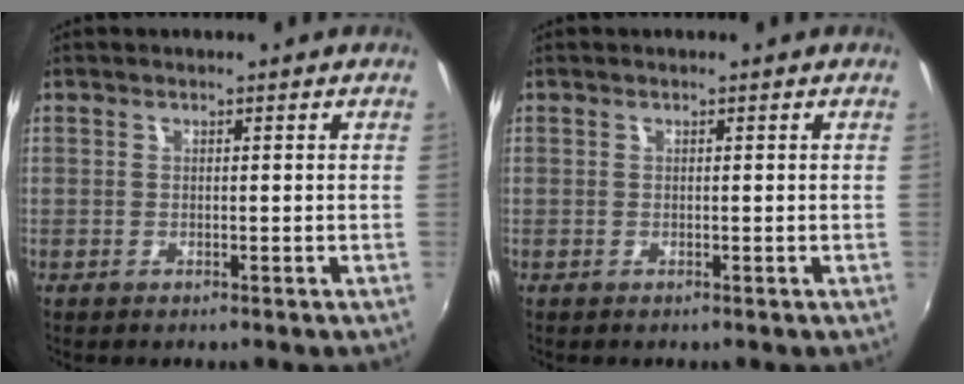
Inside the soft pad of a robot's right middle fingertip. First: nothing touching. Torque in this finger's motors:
{"motor_torque": [0.00, 0.00, 0.00, 0.00]}